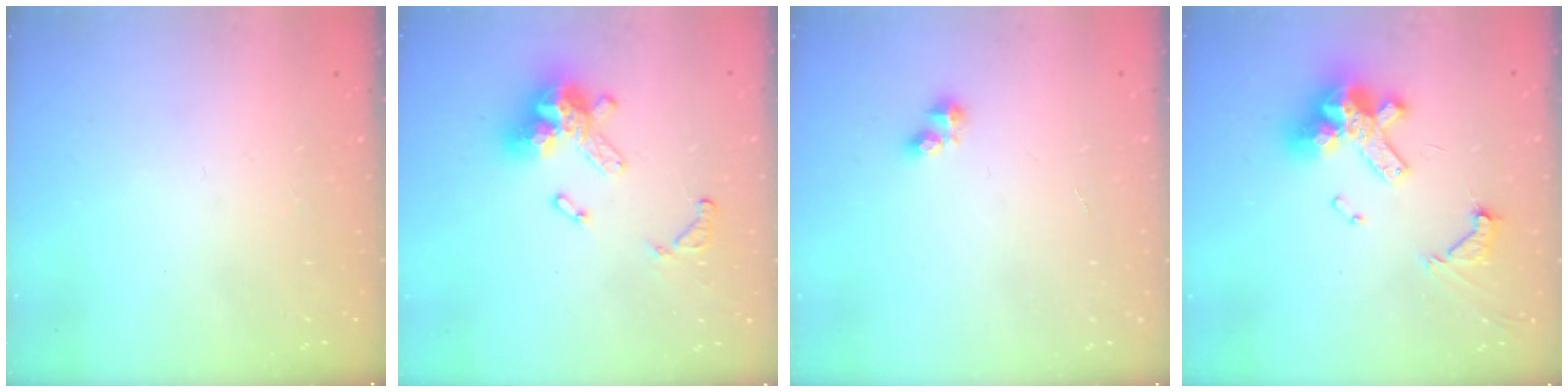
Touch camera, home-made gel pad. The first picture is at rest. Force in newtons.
{"total": 13.8, "press": 13.8, "slide": 1.0}
{"total": 2.4, "press": 2.4, "slide": 0.3}
{"total": 14.0, "press": 13.8, "slide": 2.3}